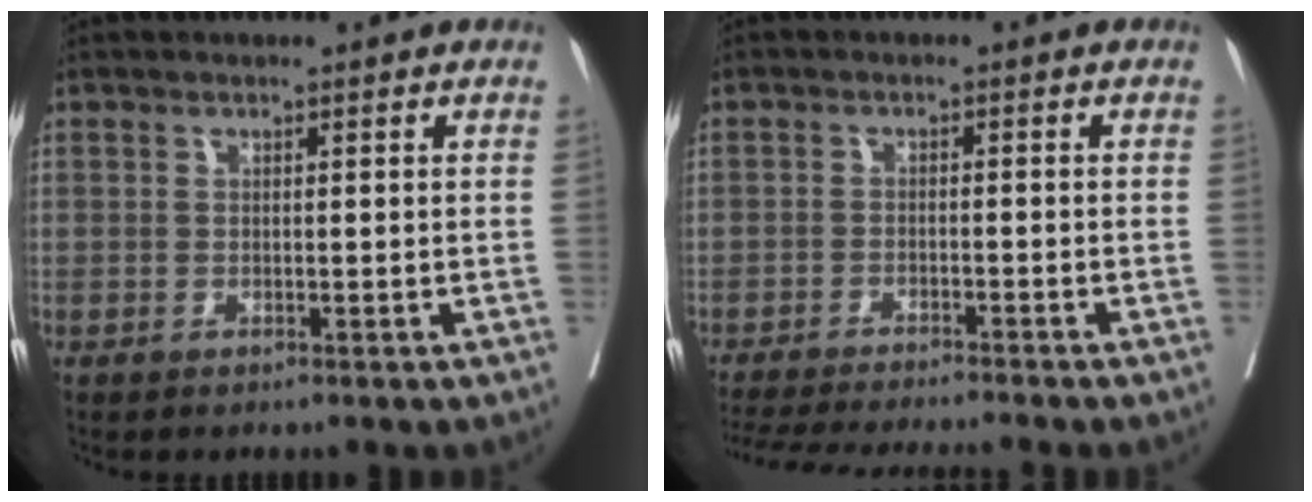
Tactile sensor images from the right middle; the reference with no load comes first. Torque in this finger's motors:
{"motor_torque": [1.03, -1.11, 0.10, 0.08]}